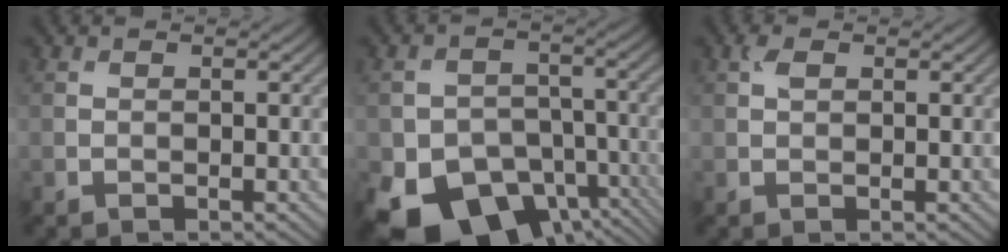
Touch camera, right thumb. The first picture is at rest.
{"total": 14.0, "force": [-7.6, 9.4, 7.0], "torque": [-0.137, -0.037, -0.120]}
{"total": 1.3, "force": [0.6, 0.7, 0.9], "torque": [-0.022, 0.003, 0.010]}